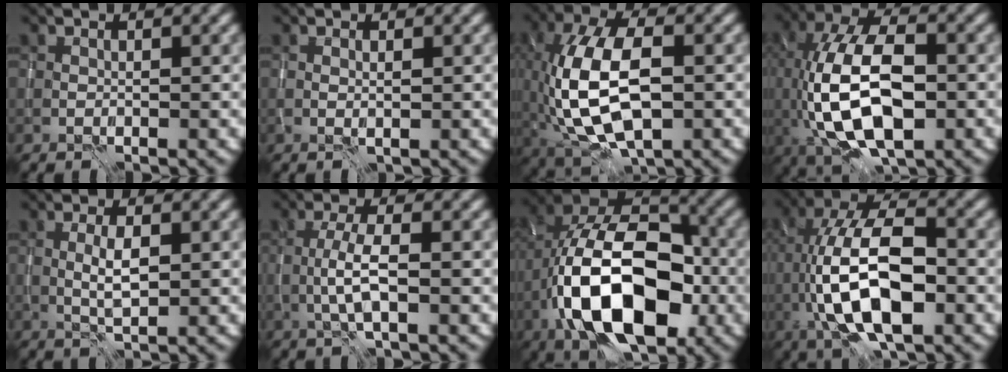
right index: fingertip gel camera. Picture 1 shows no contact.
{"total": 0.6, "force": [0.1, -0.1, 0.6], "torque": [-0.010, -0.001, 0.002]}
{"total": 11.8, "force": [-1.0, 6.1, 10.0], "torque": [-0.205, 0.003, -0.021]}
{"total": 12.9, "force": [-1.4, 6.4, 11.2], "torque": [-0.219, 0.003, -0.028]}
{"total": 2.4, "force": [0.0, 0.6, 2.3], "torque": [-0.049, 0.001, 0.002]}
{"total": 3.2, "force": [-0.7, 0.6, 3.1], "torque": [-0.066, 0.005, -0.017]}
{"total": 15.9, "force": [-4.5, 8.7, 12.6], "torque": [-0.209, 0.005, -0.086]}
{"total": 12.1, "force": [-1.9, 5.1, 10.8], "torque": [-0.201, 0.014, -0.041]}